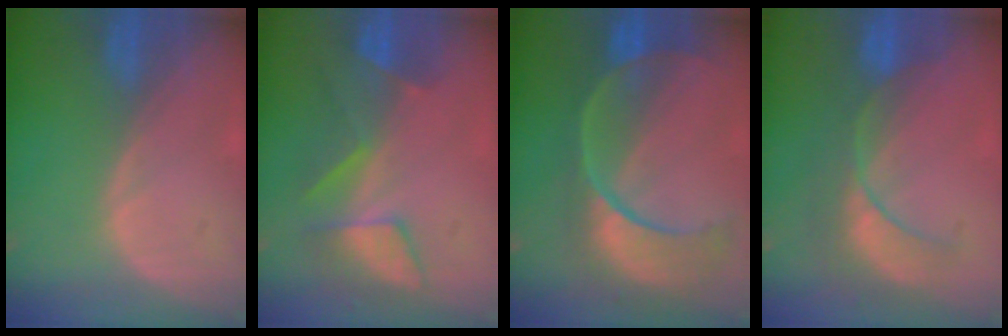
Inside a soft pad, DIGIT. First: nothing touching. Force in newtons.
{"total": 8.4, "press": 7.2, "slide": 4.4}
{"total": 11.6, "press": 9.6, "slide": 6.5}
{"total": 8.6, "press": 7.7, "slide": 3.7}